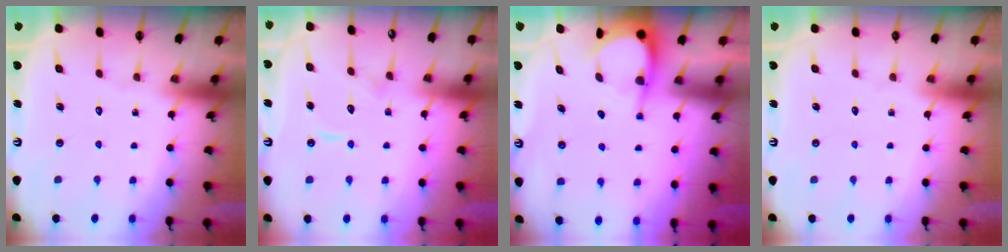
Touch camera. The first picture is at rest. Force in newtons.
{"total": 8.3, "press": 8.3, "slide": 0.6}
{"total": 4.9, "press": 4.9, "slide": 0.3}
{"total": 0.0}